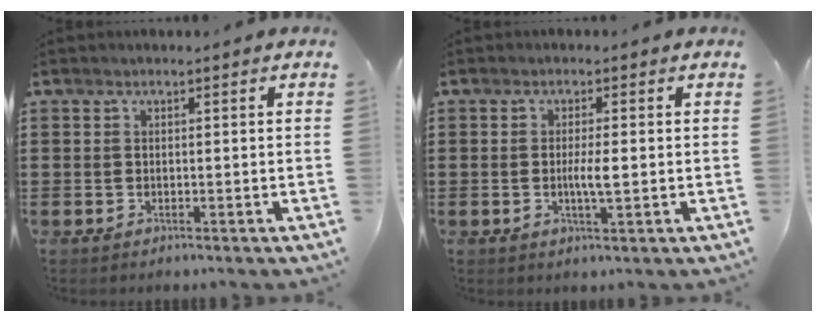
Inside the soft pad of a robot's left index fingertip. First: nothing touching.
{"total": 3.1, "force": [-0.1, 0.4, 3.1], "torque": [-0.055, -0.004, -0.003]}